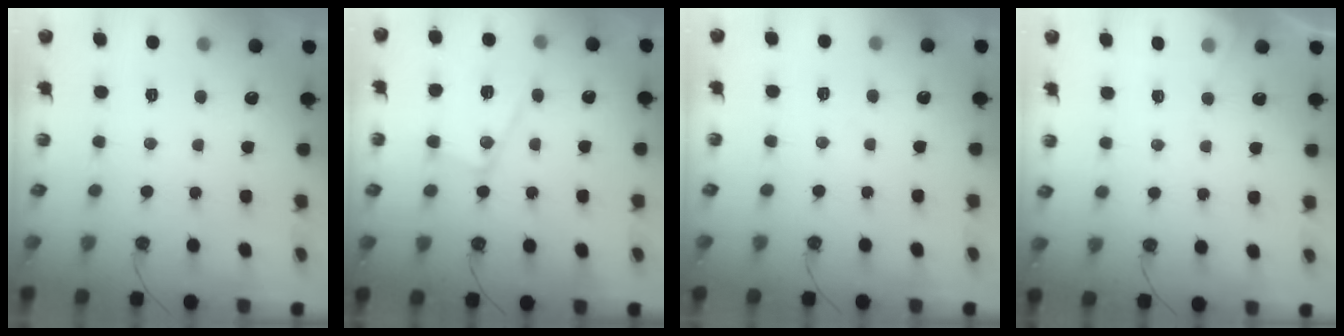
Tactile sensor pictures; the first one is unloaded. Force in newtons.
{"total": 14.0, "press": 13.9, "slide": 1.1}
{"total": 3.4, "press": 3.4, "slide": 0.5}
{"total": 5.5, "press": 5.5, "slide": 0.6}